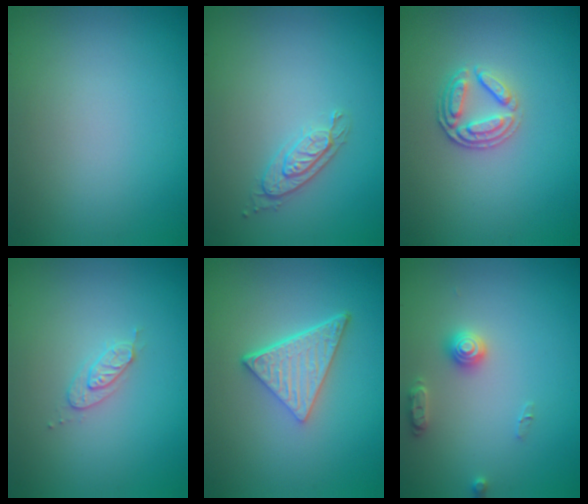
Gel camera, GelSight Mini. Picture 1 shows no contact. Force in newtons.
{"total": 2.0, "press": 1.8, "slide": 0.9}
{"total": 2.6, "press": 2.4, "slide": 1.0}
{"total": 1.7, "press": 1.6, "slide": 0.2}
{"total": 4.7, "press": 3.4, "slide": 3.3}
{"total": 2.2, "press": 2.2, "slide": 0.1}